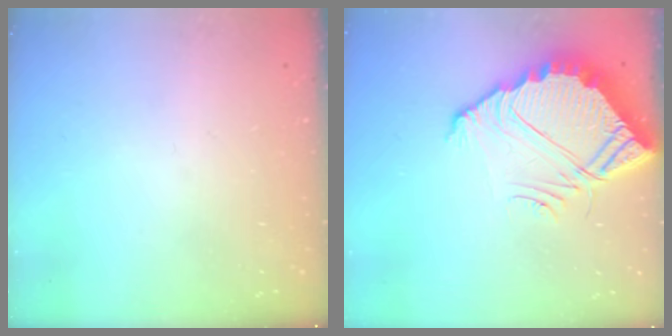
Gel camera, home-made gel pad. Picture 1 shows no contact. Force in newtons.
{"total": 8.4, "press": 8.4, "slide": 0.5}